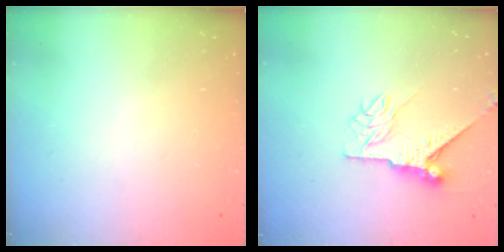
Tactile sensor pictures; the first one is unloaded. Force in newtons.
{"total": 8.1, "press": 8.1, "slide": 0.5}